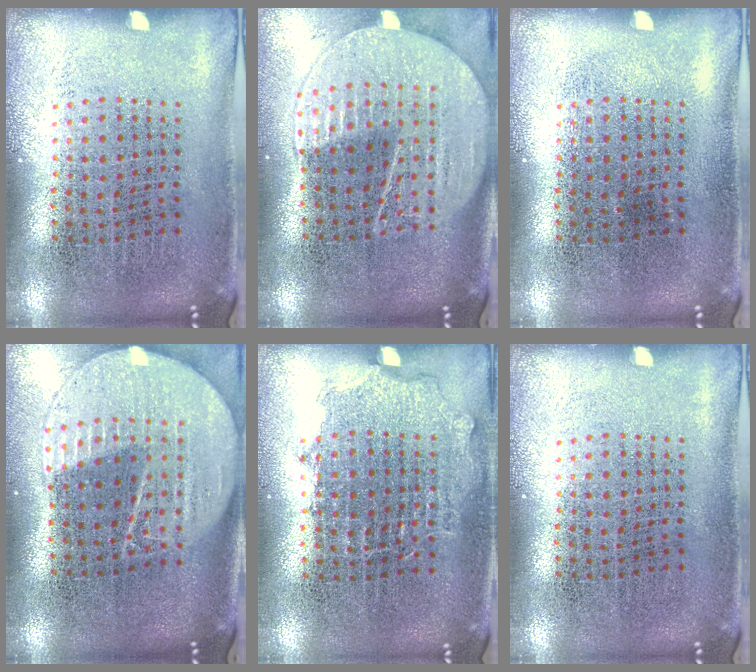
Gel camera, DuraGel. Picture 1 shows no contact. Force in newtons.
{"total": 2.0, "press": 1.8, "slide": 1.0}
{"total": 0.0}
{"total": 2.1, "press": 1.8, "slide": 1.1}
{"total": 0.8, "press": 0.8, "slide": 0.2}
{"total": 0.0}